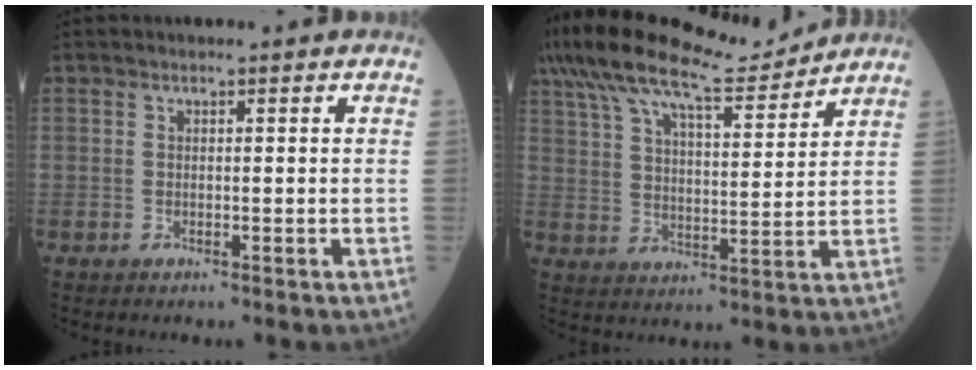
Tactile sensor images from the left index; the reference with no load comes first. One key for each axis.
{"total": 15.8, "fx": 13.9, "fy": 2.2, "fz": 7.2, "tx": -0.141, "ty": 0.022, "tz": 0.233}